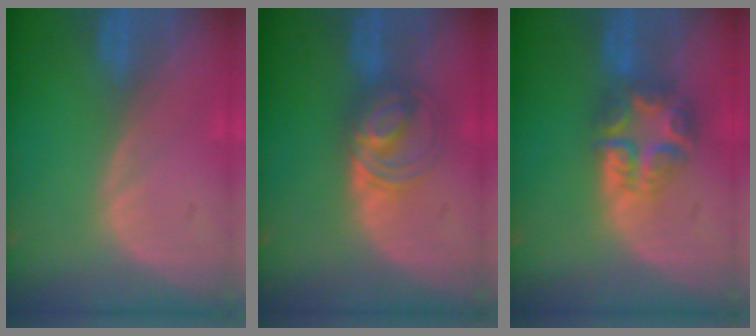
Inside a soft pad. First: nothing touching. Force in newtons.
{"total": 5.5, "press": 5.5, "slide": 0.6}
{"total": 7.6, "press": 6.6, "slide": 3.9}